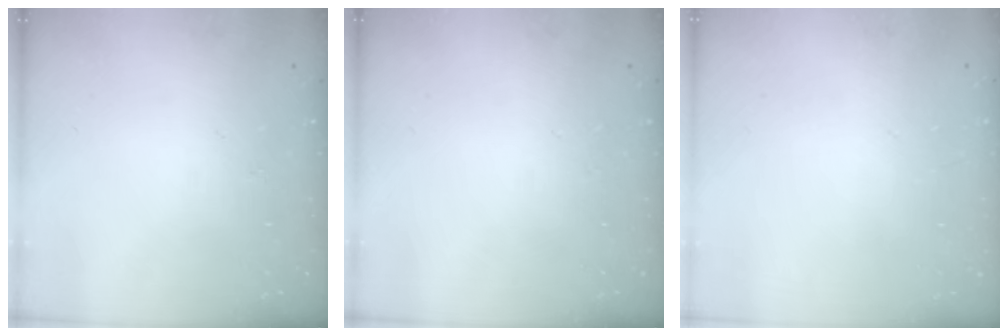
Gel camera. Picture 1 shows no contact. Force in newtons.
{"total": 0.0}
{"total": 2.0, "press": 2.0, "slide": 0.1}